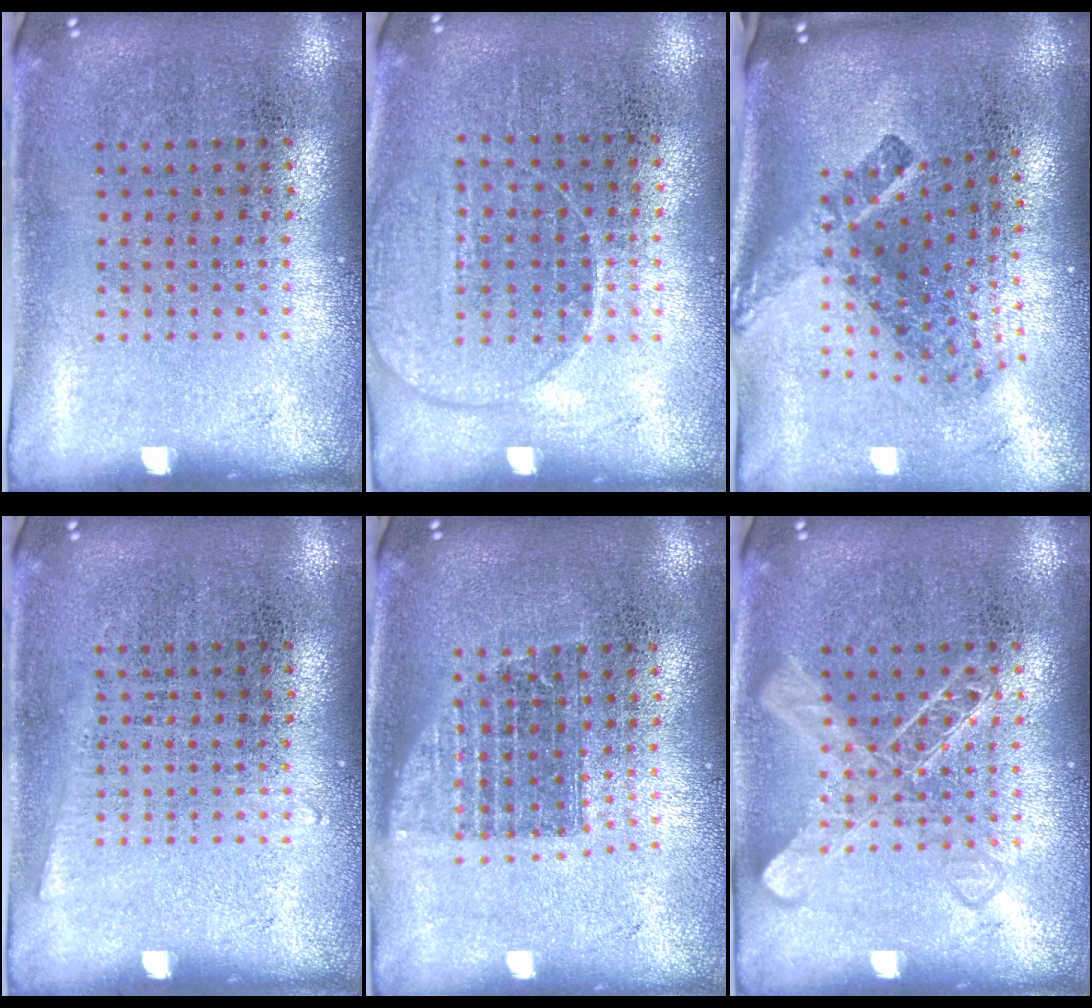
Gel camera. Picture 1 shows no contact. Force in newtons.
{"total": 1.4, "press": 1.3, "slide": 0.6}
{"total": 2.7, "press": 1.7, "slide": 2.1}
{"total": 0.7, "press": 0.7, "slide": 0.0}
{"total": 1.4, "press": 1.2, "slide": 0.7}
{"total": 2.3, "press": 2.3, "slide": 0.4}